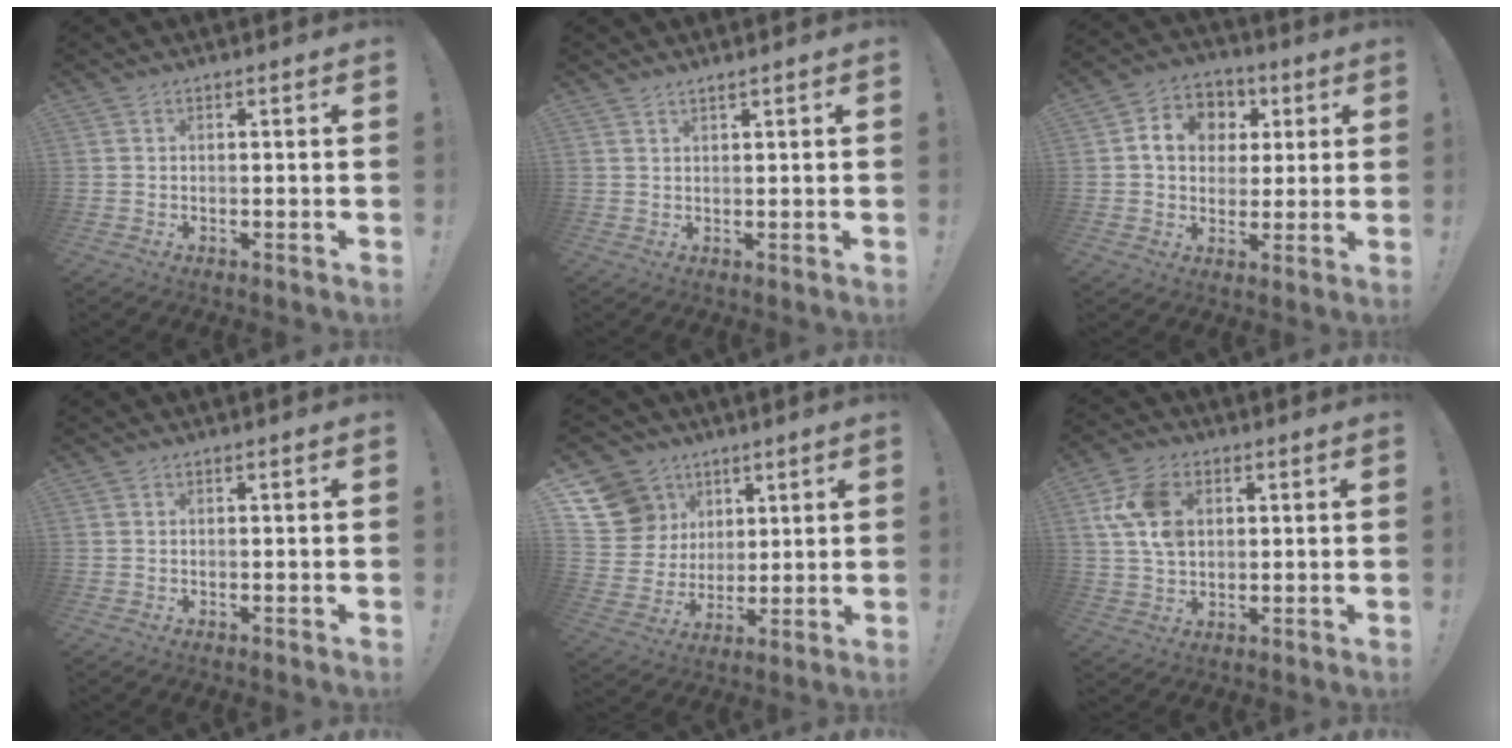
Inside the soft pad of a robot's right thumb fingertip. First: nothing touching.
{"total": 1.2, "force": [1.1, -0.1, 0.5], "torque": [-0.020, 0.001, 0.021]}
{"total": 11.1, "force": [3.0, 9.4, 5.1], "torque": [-0.072, -0.002, 0.061]}
{"total": 0.0}
{"total": 14.6, "force": [6.3, 12.5, 4.3], "torque": [-0.065, -0.028, 0.144]}
{"total": 11.4, "force": [3.3, 8.1, 7.3], "torque": [-0.139, 0.012, 0.066]}